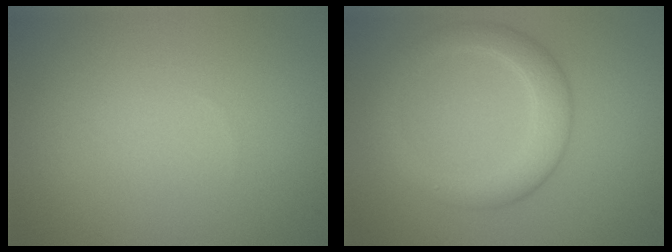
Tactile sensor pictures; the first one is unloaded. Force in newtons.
{"total": 3.6, "press": 3.6, "slide": 0.2}